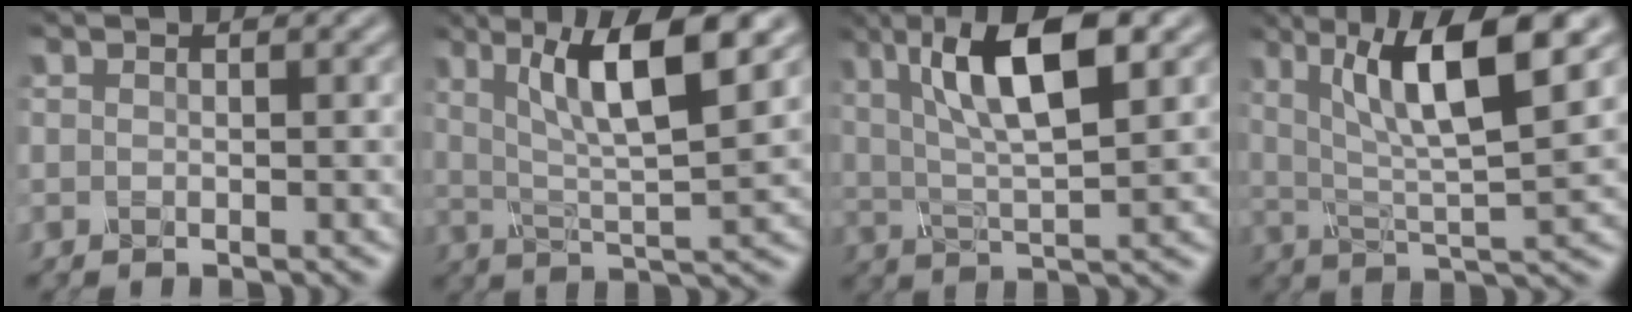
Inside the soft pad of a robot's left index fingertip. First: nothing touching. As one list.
[{"total": 8.5, "force": [3.5, 1.9, 7.6], "torque": [-0.123, 0.004, 0.059]}, {"total": 9.3, "force": [3.5, 2.7, 8.1], "torque": [-0.139, 0.010, 0.056]}, {"total": 9.5, "force": [3.6, 2.2, 8.5], "torque": [-0.140, 0.001, 0.061]}]